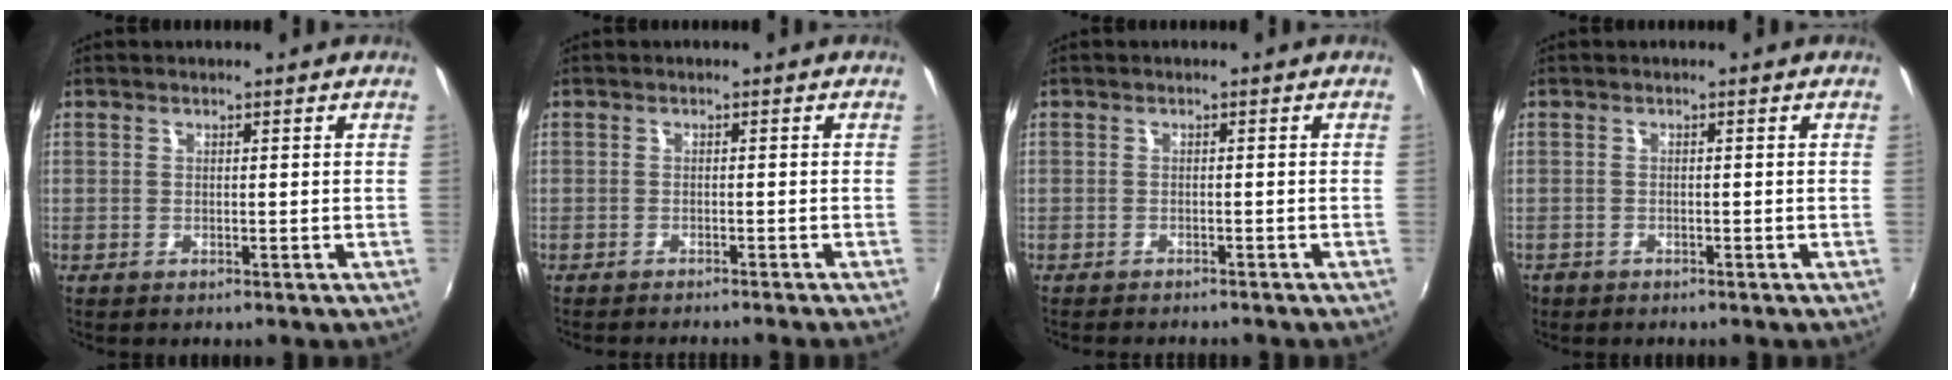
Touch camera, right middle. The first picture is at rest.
{"total": 3.3, "force": [-3.0, -0.4, 1.2], "torque": [-0.036, -0.007, -0.047]}
{"total": 3.8, "force": [-3.5, 0.5, 1.4], "torque": [-0.036, -0.014, -0.054]}
{"total": 1.8, "force": [-1.2, 1.3, 0.4], "torque": [-0.014, -0.004, -0.020]}